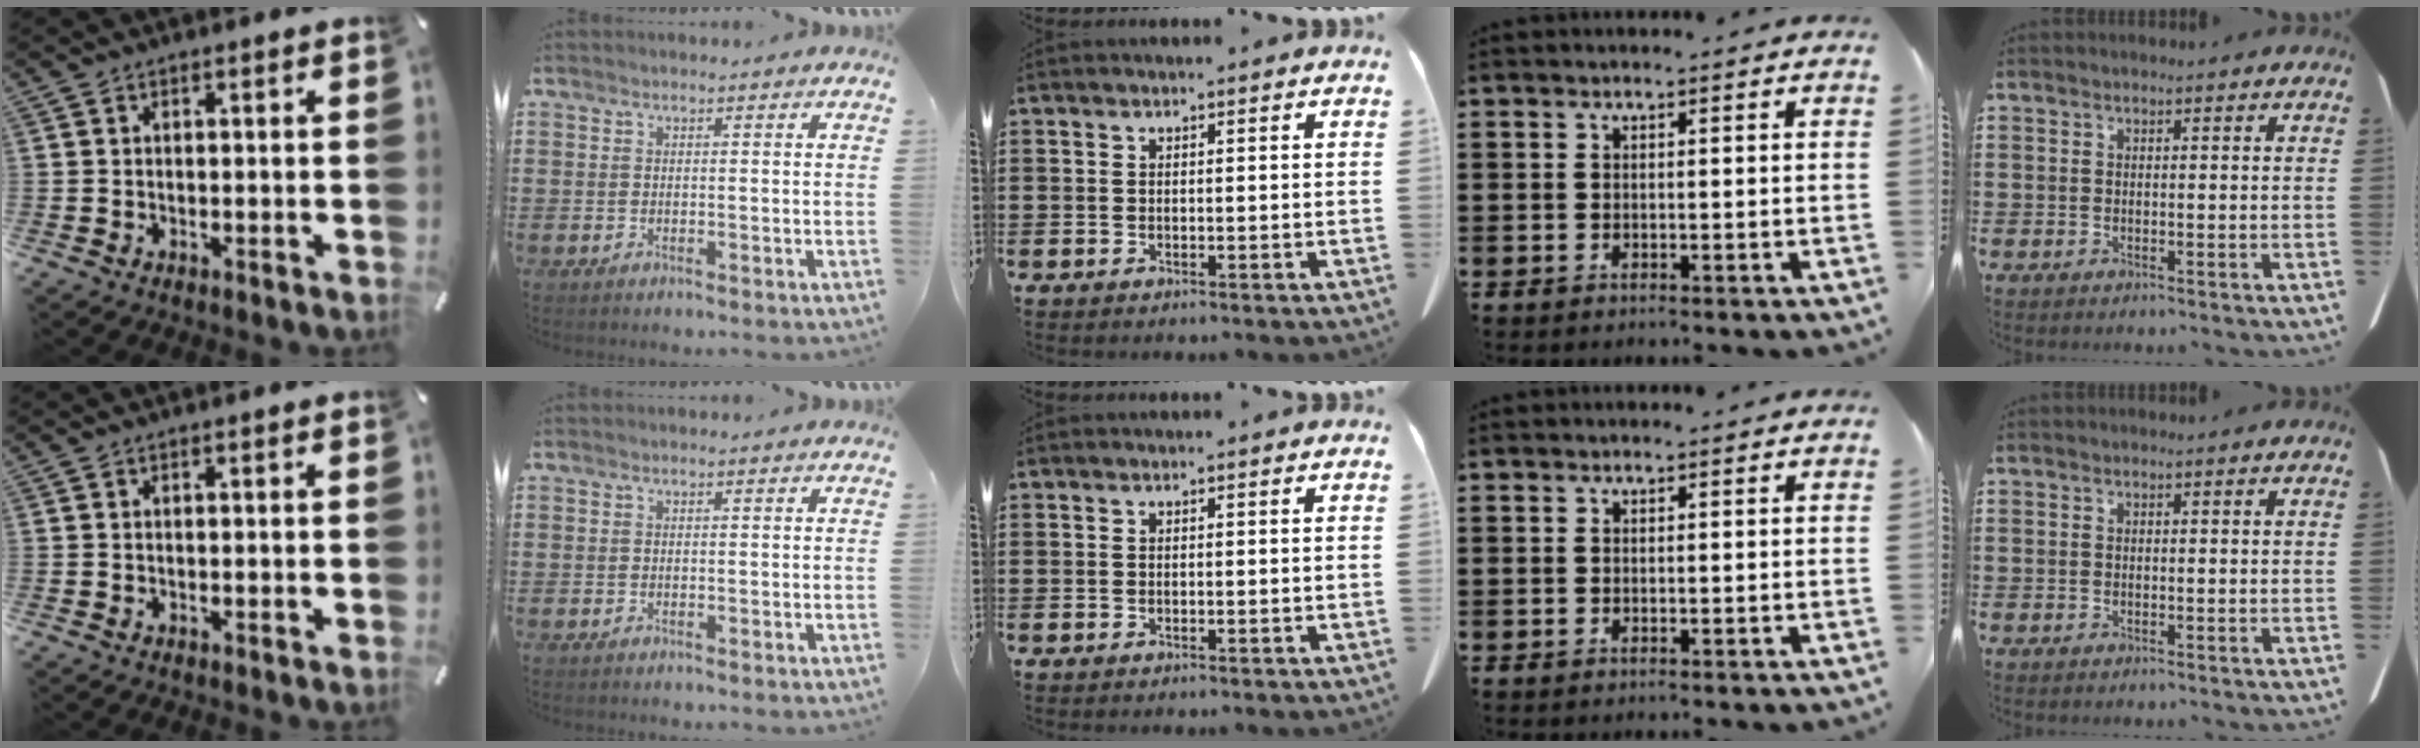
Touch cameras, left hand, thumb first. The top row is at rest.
{}